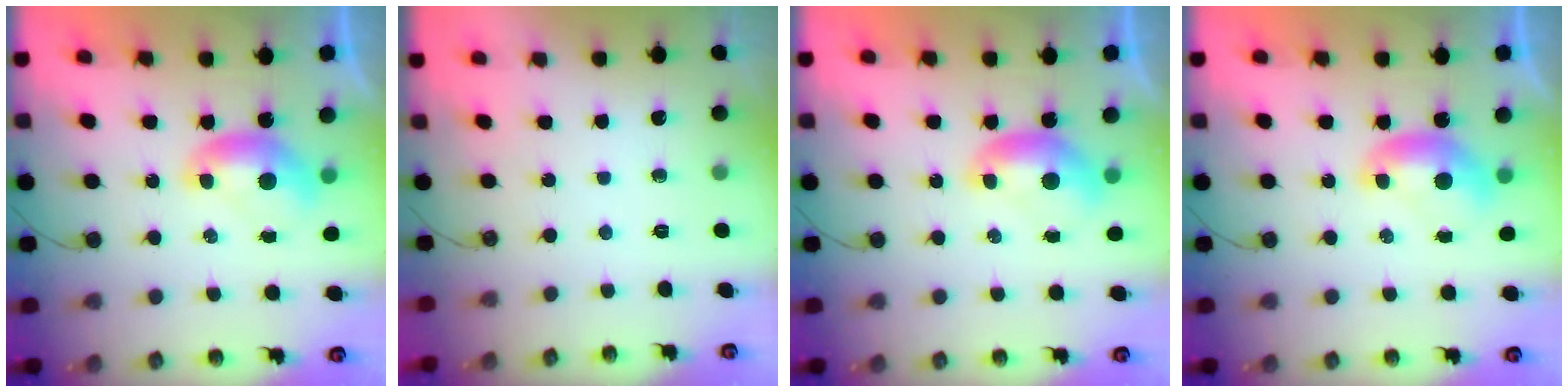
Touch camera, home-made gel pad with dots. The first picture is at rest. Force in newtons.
{"total": 0.0}
{"total": 0.0}
{"total": 0.0}